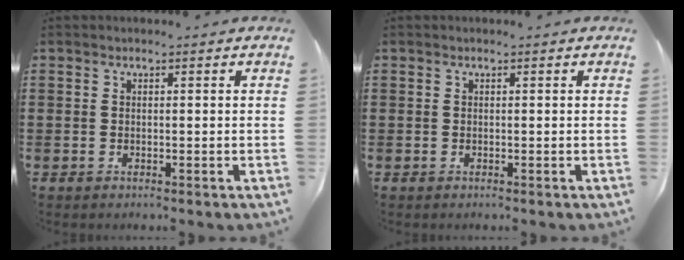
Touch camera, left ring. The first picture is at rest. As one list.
[{"total": 0.0}]